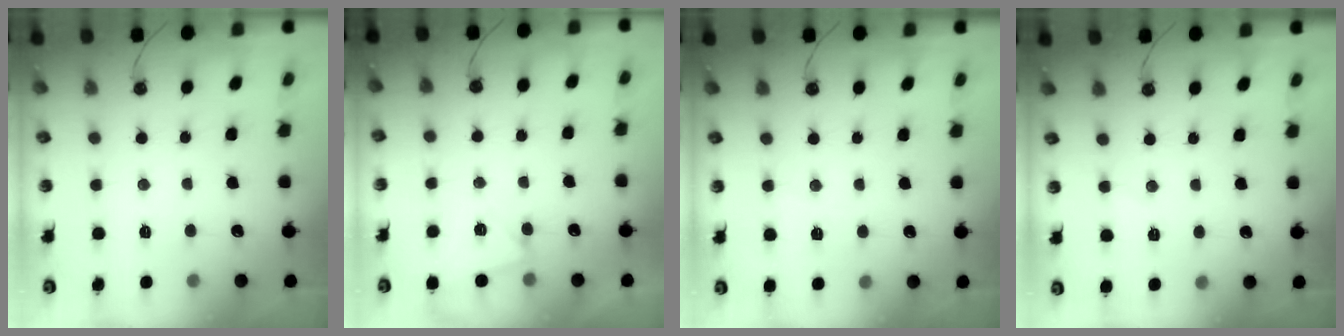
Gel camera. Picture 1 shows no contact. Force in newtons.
{"total": 4.4, "press": 3.5, "slide": 2.7}
{"total": 5.0, "press": 4.2, "slide": 2.6}
{"total": 3.0, "press": 2.8, "slide": 1.0}